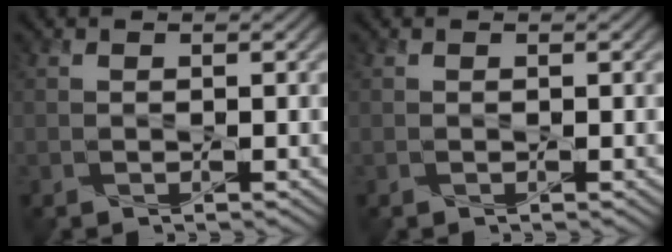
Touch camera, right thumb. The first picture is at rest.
{"total": 0.0}